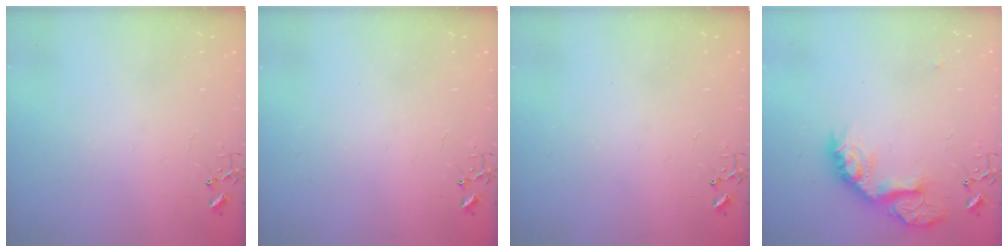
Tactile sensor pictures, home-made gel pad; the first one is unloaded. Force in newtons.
{"total": 0.0}
{"total": 0.0}
{"total": 15.5, "press": 15.4, "slide": 1.2}